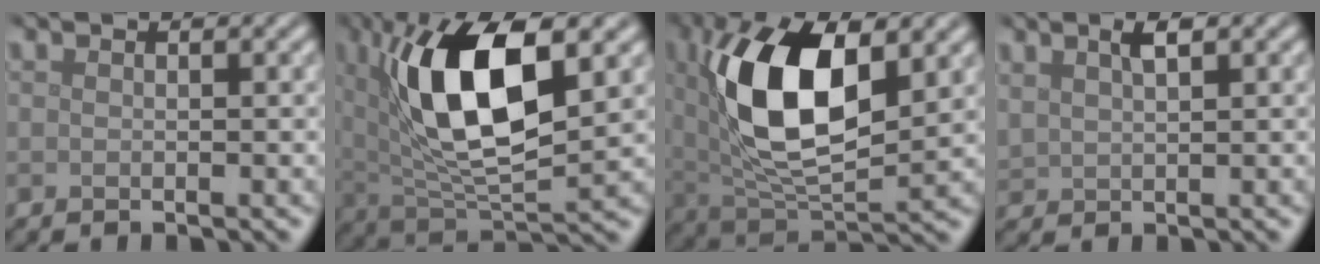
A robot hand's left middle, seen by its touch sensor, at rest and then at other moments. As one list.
[{"total": 11.2, "force": [3.2, 4.5, 9.8], "torque": [-0.180, -0.001, 0.057]}, {"total": 11.4, "force": [2.5, 5.4, 9.8], "torque": [-0.188, 0.005, 0.044]}, {"total": 1.9, "force": [1.3, 0.7, 1.3], "torque": [-0.031, 0.003, 0.027]}]